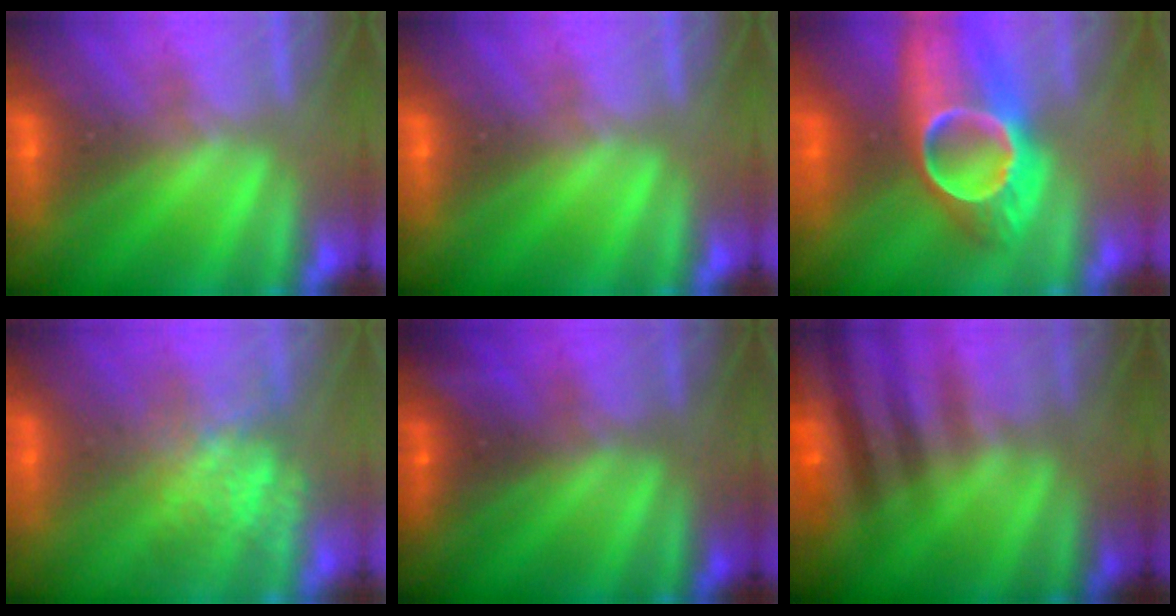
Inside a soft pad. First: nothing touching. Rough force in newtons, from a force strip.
{"total": 0.0}
{"total": 7.1}
{"total": 7.2}
{"total": 2.4}
{"total": 2.9}